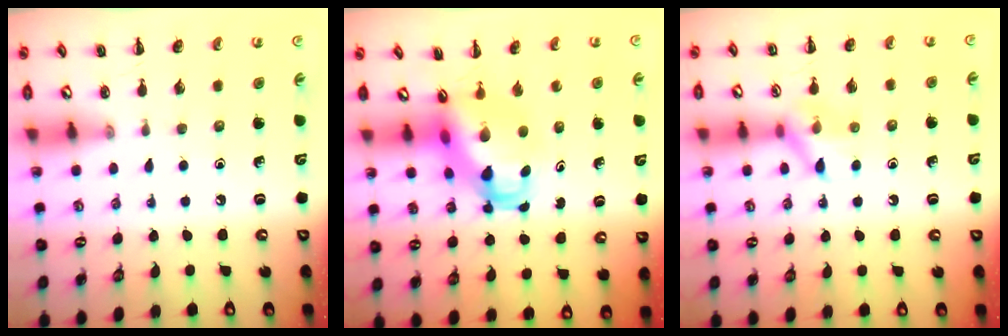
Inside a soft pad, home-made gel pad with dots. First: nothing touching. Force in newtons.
{"total": 5.1, "press": 4.9, "slide": 1.4}
{"total": 8.8, "press": 8.7, "slide": 1.0}